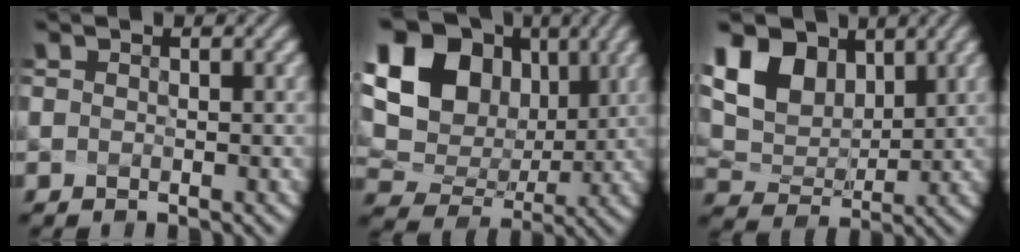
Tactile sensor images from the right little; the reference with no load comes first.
{"total": 17.8, "force": [6.5, 14.3, 8.4], "torque": [-0.201, 0.043, 0.104]}
{"total": 9.8, "force": [5.4, 6.4, 5.1], "torque": [-0.111, 0.017, 0.100]}